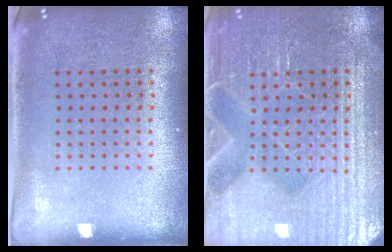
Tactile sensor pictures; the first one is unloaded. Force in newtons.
{"total": 4.5, "press": 4.5, "slide": 0.5}